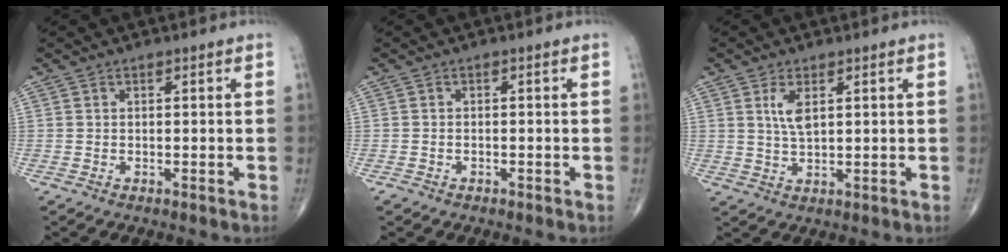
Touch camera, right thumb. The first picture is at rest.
{"total": 1.0, "force": [-0.7, 0.6, 0.2], "torque": [-0.008, 0.001, -0.014]}
{"total": 3.9, "force": [1.4, 1.6, 3.3], "torque": [-0.063, -0.007, 0.030]}